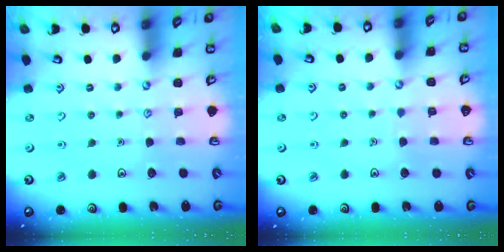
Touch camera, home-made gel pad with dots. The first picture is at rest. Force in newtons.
{"total": 1.5, "press": 1.5, "slide": 0.2}